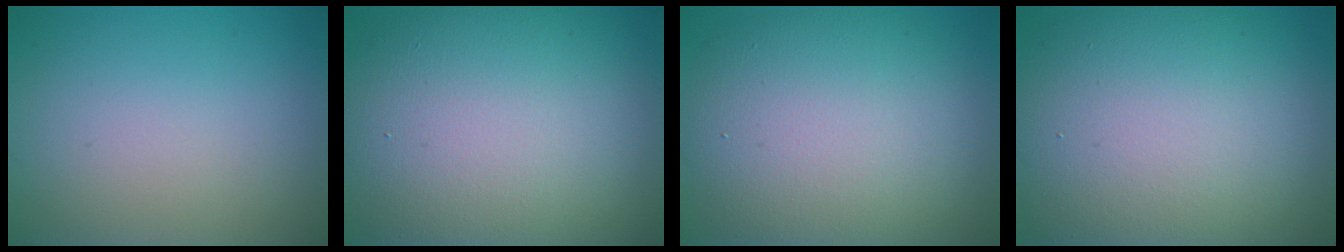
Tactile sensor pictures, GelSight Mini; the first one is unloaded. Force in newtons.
{"total": 15.2, "press": 15.1, "slide": 1.1}
{"total": 11.8, "press": 11.7, "slide": 1.0}
{"total": 14.9, "press": 14.9, "slide": 1.0}